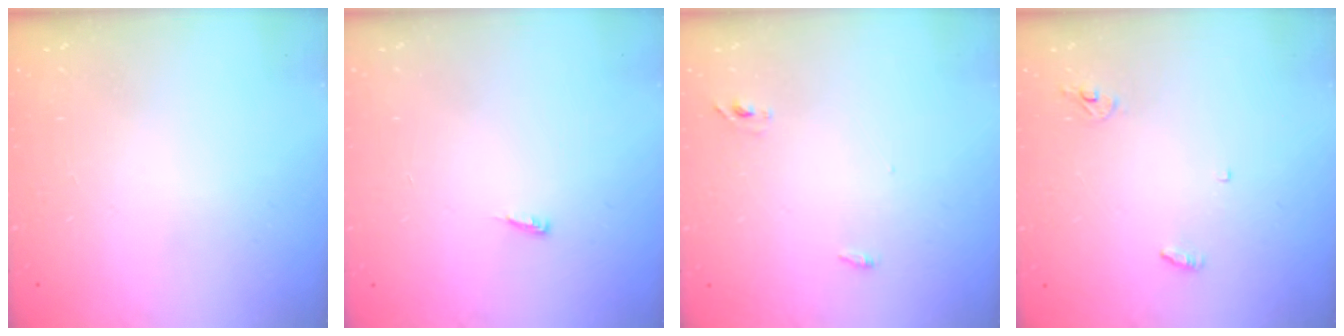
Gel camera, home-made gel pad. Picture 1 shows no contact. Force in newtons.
{"total": 3.4, "press": 3.3, "slide": 0.7}
{"total": 3.0, "press": 2.8, "slide": 1.1}
{"total": 3.1, "press": 3.1, "slide": 0.2}